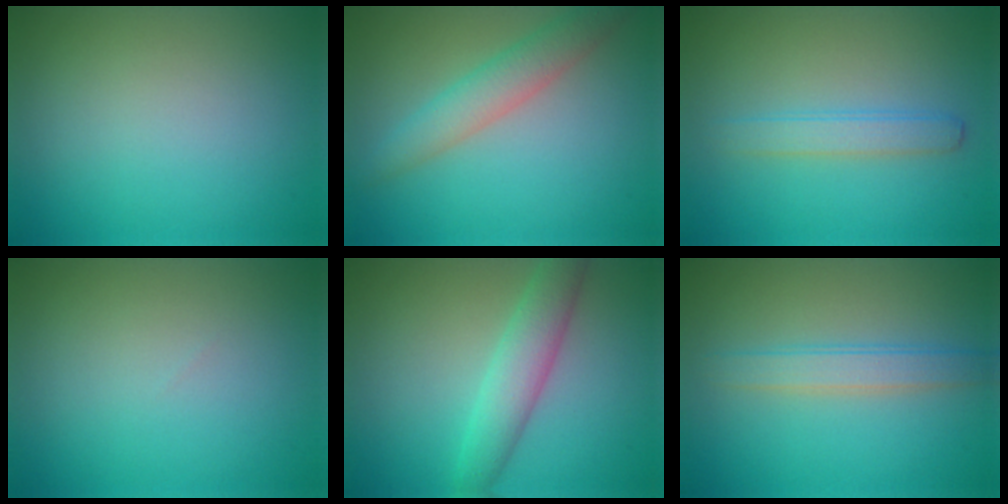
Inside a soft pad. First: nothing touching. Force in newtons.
{"total": 3.5, "press": 3.5, "slide": 0.3}
{"total": 2.1, "press": 2.1, "slide": 0.1}
{"total": 0.0}
{"total": 3.9, "press": 3.9, "slide": 0.2}
{"total": 2.5, "press": 2.5, "slide": 0.1}